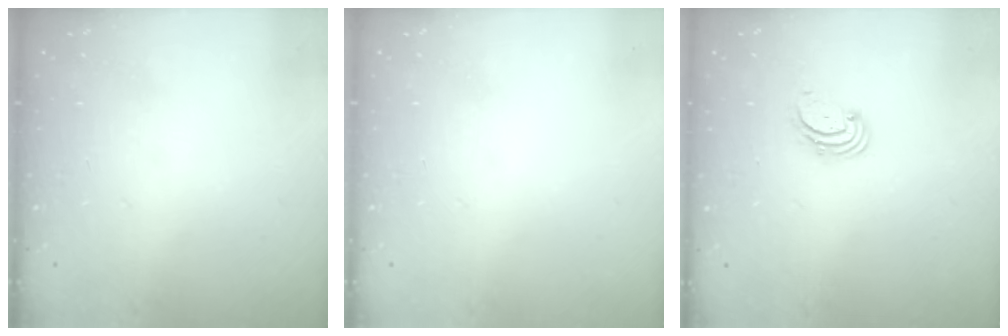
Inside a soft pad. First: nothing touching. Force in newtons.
{"total": 0.0}
{"total": 1.7, "press": 1.7, "slide": 0.2}